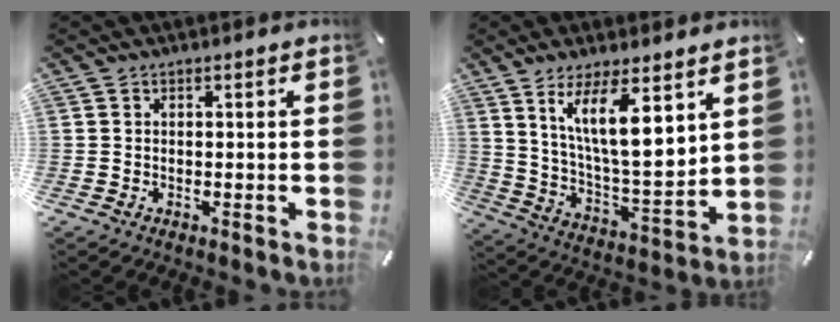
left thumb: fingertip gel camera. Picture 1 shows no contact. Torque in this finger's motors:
{"motor_torque": [1.88, 1.88, 1.39, -1.39, 0.40]}